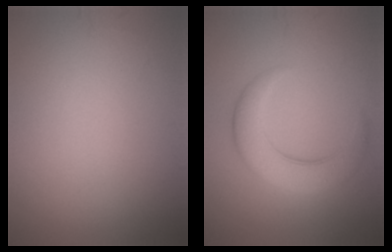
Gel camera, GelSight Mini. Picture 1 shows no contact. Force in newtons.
{"total": 5.1, "press": 5.1, "slide": 0.3}